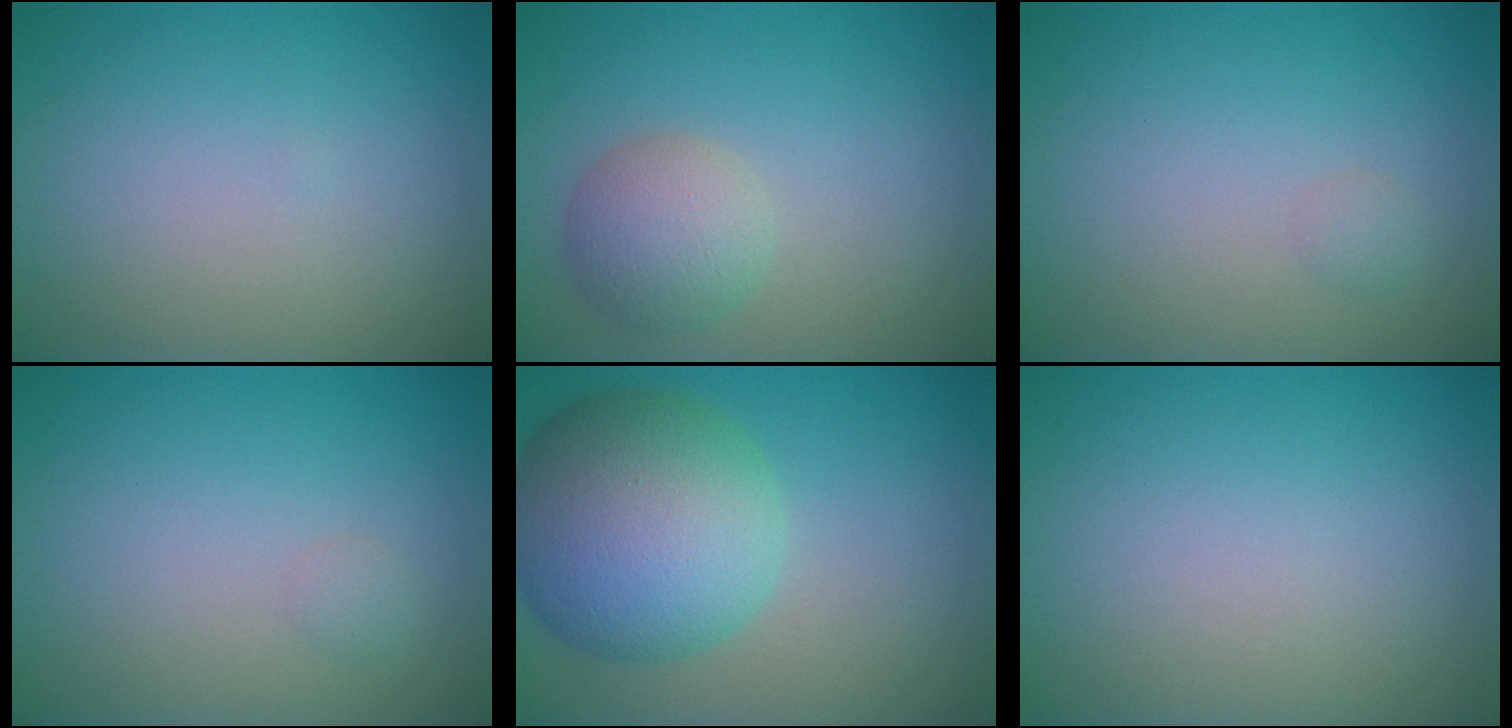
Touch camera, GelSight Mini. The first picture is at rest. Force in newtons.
{"total": 3.5, "press": 3.5, "slide": 0.1}
{"total": 0.6, "press": 0.6, "slide": 0.0}
{"total": 0.6, "press": 0.6, "slide": 0.0}
{"total": 11.3, "press": 11.3, "slide": 0.3}
{"total": 0.0}